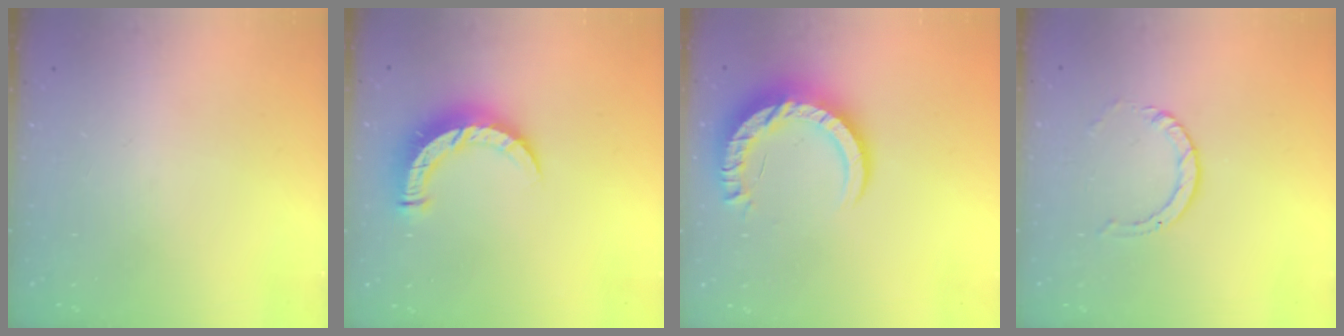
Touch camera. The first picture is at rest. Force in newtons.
{"total": 9.2, "press": 9.1, "slide": 0.6}
{"total": 11.9, "press": 11.8, "slide": 0.9}
{"total": 3.8, "press": 3.7, "slide": 0.3}